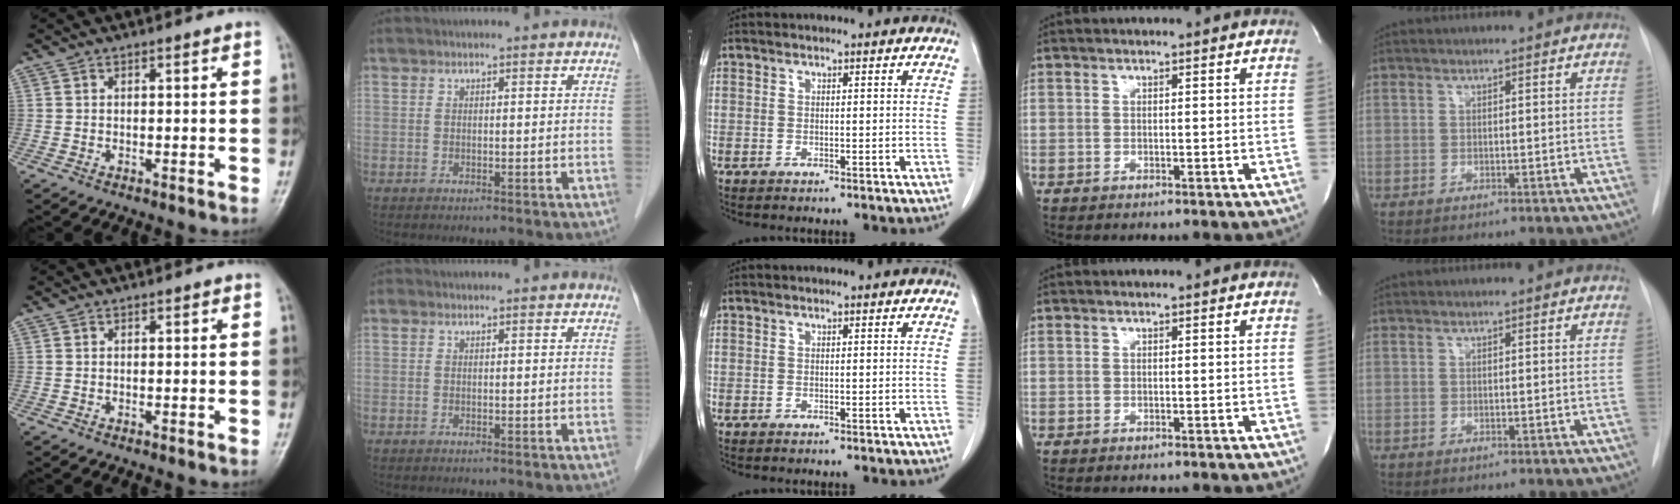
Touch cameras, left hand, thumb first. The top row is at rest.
{}